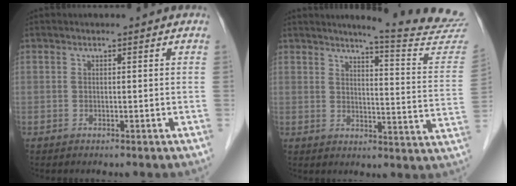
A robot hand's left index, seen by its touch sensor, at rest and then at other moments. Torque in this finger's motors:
{"motor_torque": [0.52, -0.87, 0.02, 0.02]}